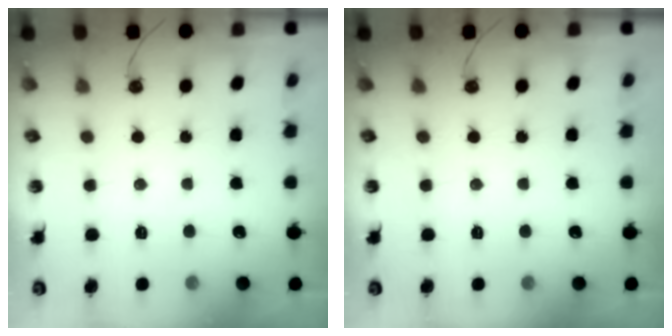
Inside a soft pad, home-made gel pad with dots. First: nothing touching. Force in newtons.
{"total": 0.0}